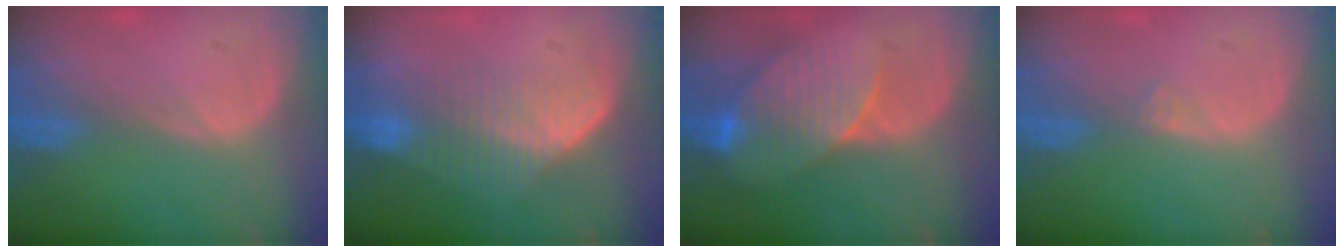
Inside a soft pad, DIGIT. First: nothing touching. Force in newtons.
{"total": 7.2, "press": 6.1, "slide": 3.8}
{"total": 8.5, "press": 7.5, "slide": 3.8}
{"total": 0.6, "press": 0.5, "slide": 0.2}